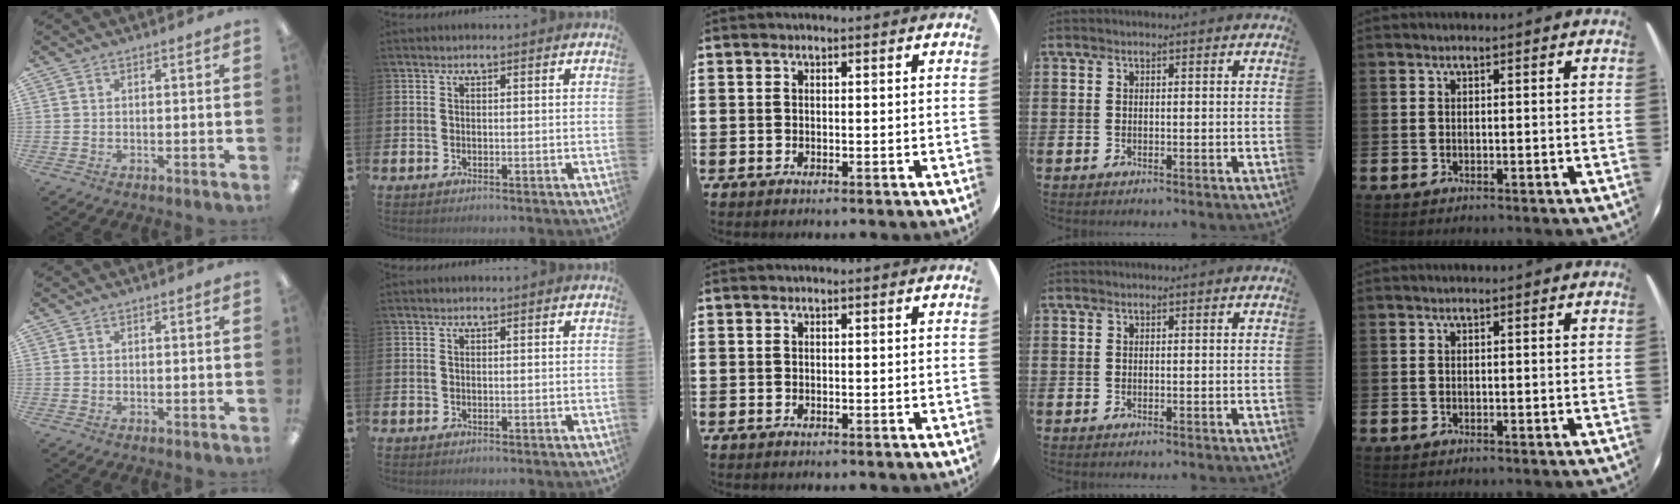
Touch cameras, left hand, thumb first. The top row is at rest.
{}